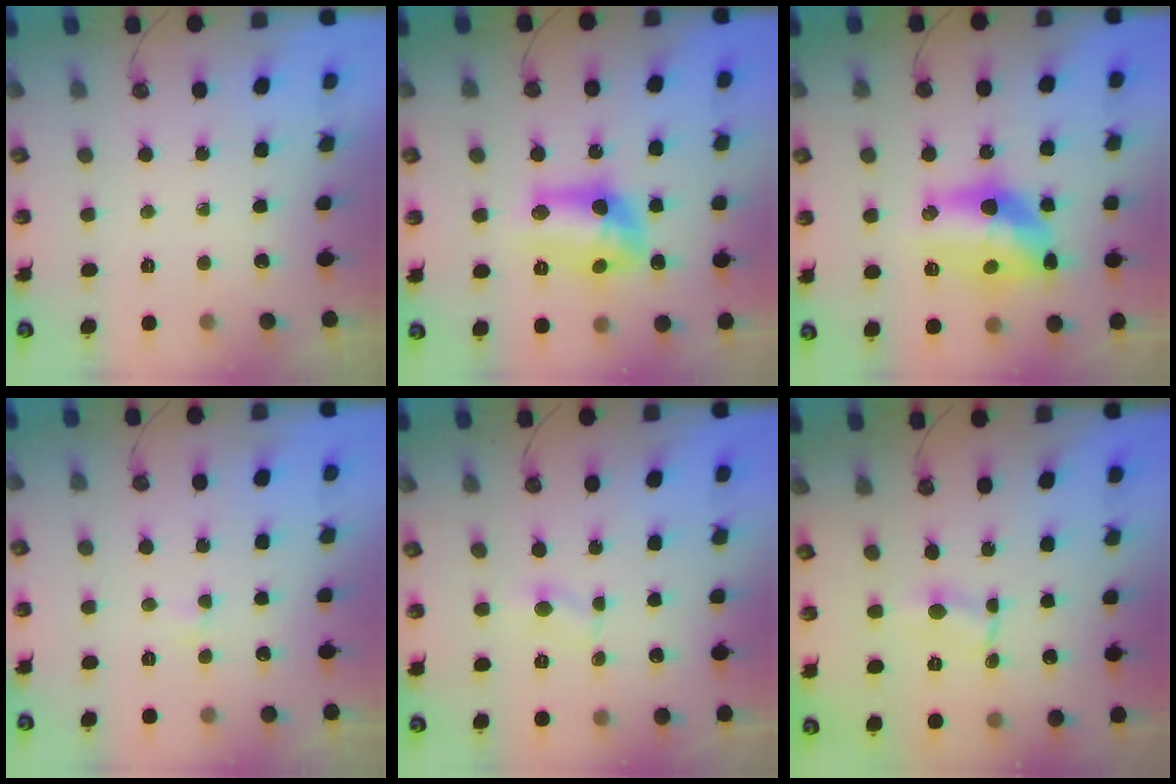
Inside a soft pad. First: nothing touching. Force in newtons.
{"total": 13.7, "press": 13.7, "slide": 0.8}
{"total": 15.5, "press": 15.2, "slide": 2.8}
{"total": 2.8, "press": 2.8, "slide": 0.5}
{"total": 2.1, "press": 2.1, "slide": 0.2}
{"total": 0.9, "press": 0.9, "slide": 0.1}